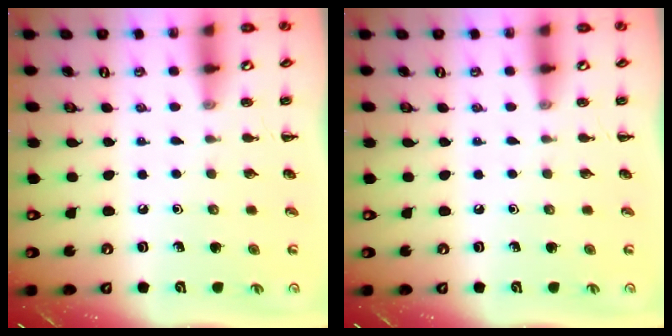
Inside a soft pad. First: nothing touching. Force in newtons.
{"total": 0.0}